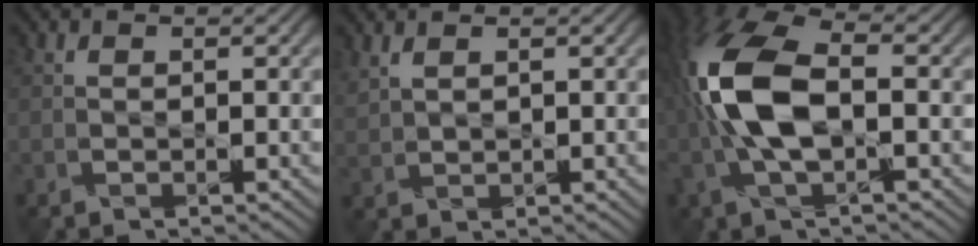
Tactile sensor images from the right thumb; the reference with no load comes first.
{"total": 2.2, "force": [1.7, 0.7, 1.1], "torque": [-0.036, 0.004, 0.043]}
{"total": 12.0, "force": [-0.6, 5.4, 10.7], "torque": [-0.255, 0.014, -0.017]}